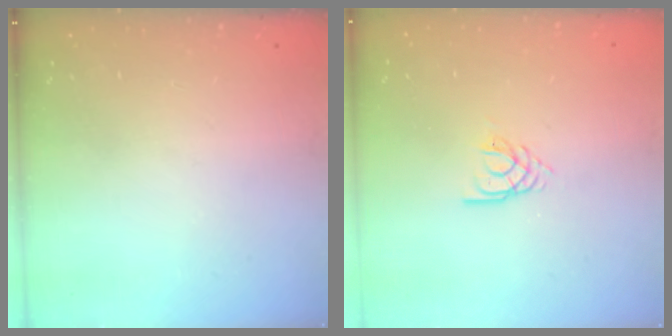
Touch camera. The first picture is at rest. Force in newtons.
{"total": 2.6, "press": 2.6, "slide": 0.3}